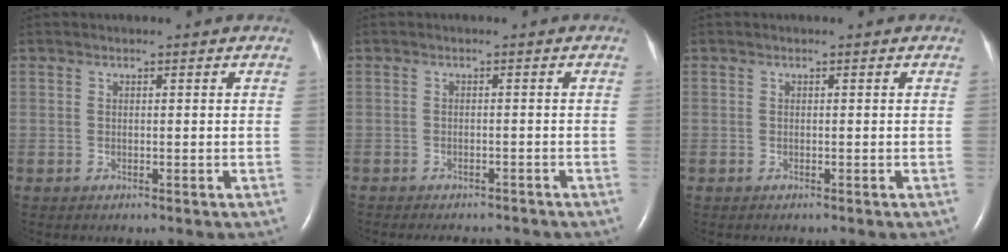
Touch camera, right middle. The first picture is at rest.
{"total": 6.4, "force": [-5.6, 2.0, 2.2], "torque": [-0.028, -0.003, -0.066]}
{"total": 0.0}